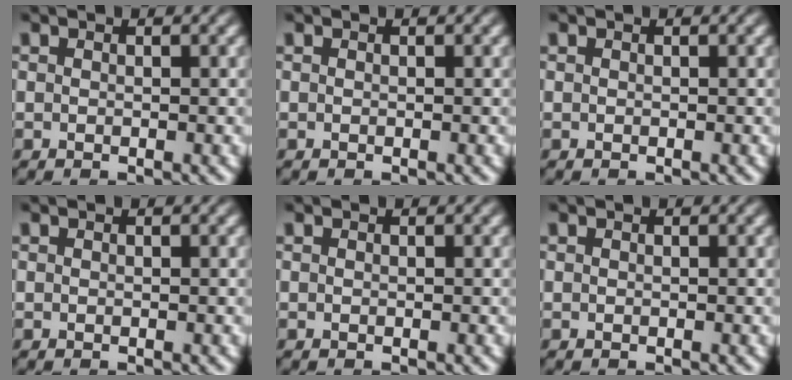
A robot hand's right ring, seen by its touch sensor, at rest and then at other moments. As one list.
[{"total": 0.0}, {"total": 0.0}, {"total": 0.0}, {"total": 0.0}, {"total": 0.0}]